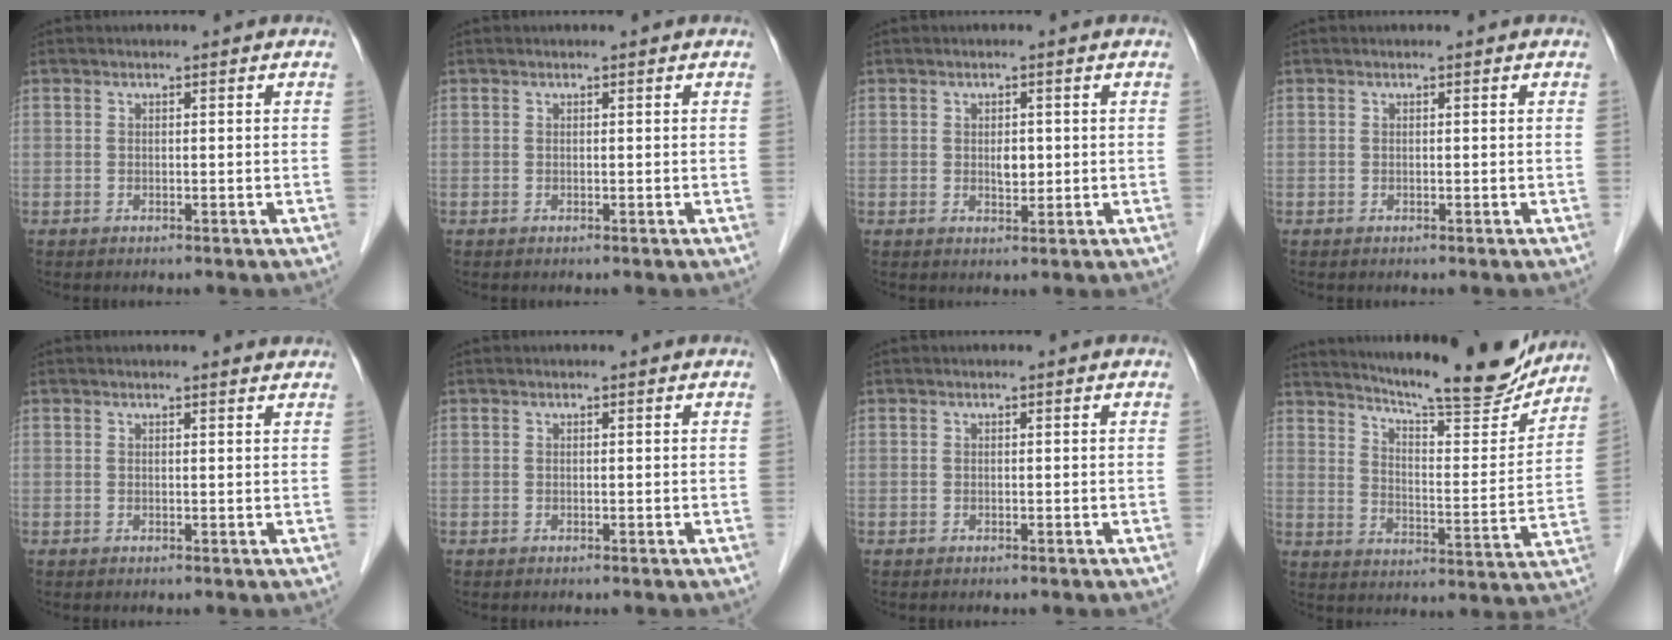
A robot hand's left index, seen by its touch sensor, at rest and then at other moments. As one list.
[{"total": 0.0}, {"total": 2.1, "force": [0.2, 1.2, 1.7], "torque": [-0.029, -0.002, 0.006]}, {"total": 0.0}, {"total": 1.9, "force": [1.9, 0.1, 0.2], "torque": [-0.011, -0.002, 0.017]}, {"total": 0.0}, {"total": 0.0}, {"total": 19.8, "force": [18.1, 1.7, 8.0], "torque": [-0.125, -0.040, 0.249]}]